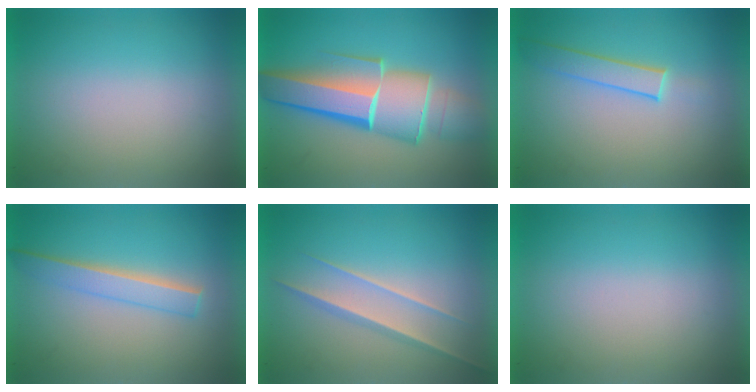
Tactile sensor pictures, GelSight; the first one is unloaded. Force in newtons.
{"total": 8.1}
{"total": 1.9}
{"total": 2.2}
{"total": 1.5}
{"total": 0.0}